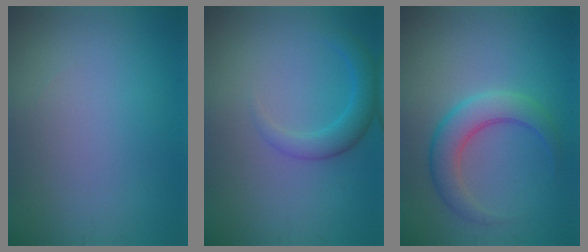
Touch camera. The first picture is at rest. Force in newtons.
{"total": 2.7, "press": 2.7, "slide": 0.1}
{"total": 4.2, "press": 4.2, "slide": 0.1}